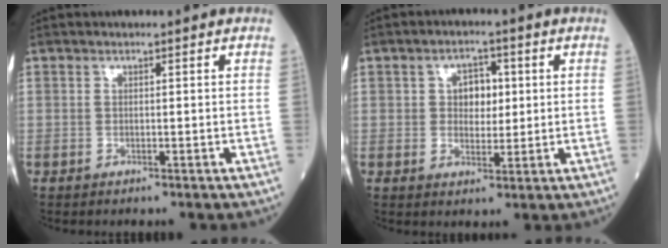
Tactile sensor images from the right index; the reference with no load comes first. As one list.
[{"total": 4.4, "force": [0.9, 2.8, 3.2], "torque": [-0.046, 0.009, 0.016]}]